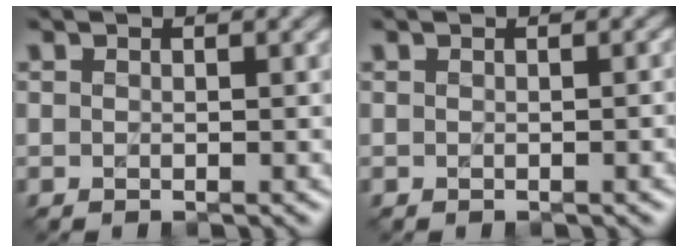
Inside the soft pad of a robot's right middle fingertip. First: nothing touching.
{"total": 2.0, "force": [-0.2, 0.9, 1.8], "torque": [0.001, 0.006, 0.001]}